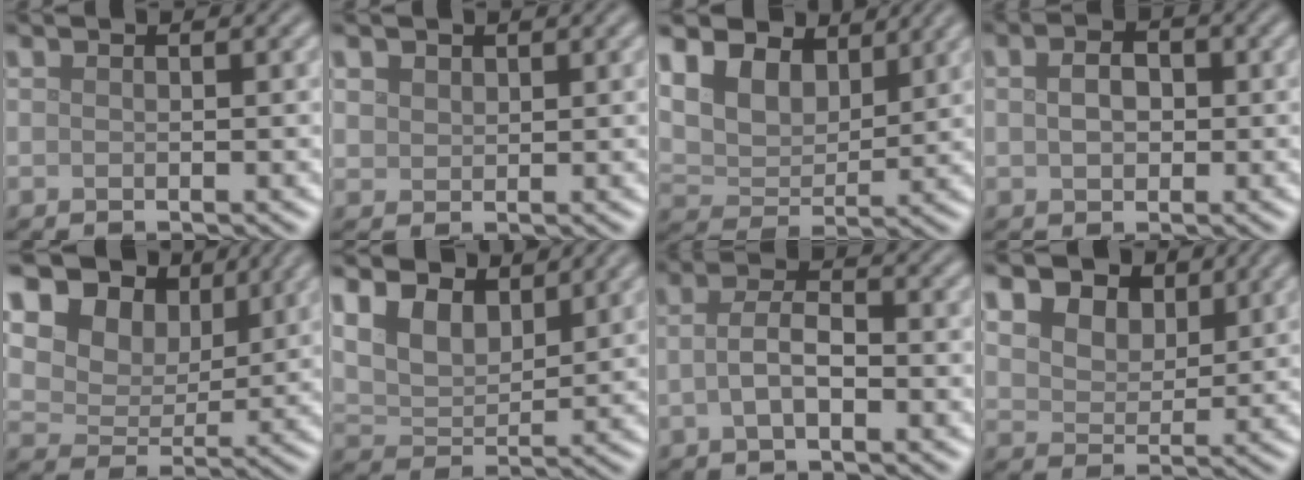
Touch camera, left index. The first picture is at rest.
{"total": 1.5, "force": [1.0, 1.1, 0.3], "torque": [-0.011, -0.004, 0.023]}
{"total": 9.3, "force": [6.0, 5.5, 4.4], "torque": [-0.123, 0.005, 0.105]}
{"total": 3.5, "force": [0.7, 2.5, 2.3], "torque": [-0.032, 0.016, -0.006]}
{"total": 11.4, "force": [6.6, 7.4, 5.6], "torque": [-0.115, 0.010, 0.121]}
{"total": 6.6, "force": [4.6, 3.4, 3.3], "torque": [-0.087, -0.002, 0.078]}
{"total": 2.9, "force": [-0.7, 1.3, 2.5], "torque": [-0.052, 0.003, -0.020]}
{"total": 8.5, "force": [5.1, 5.5, 4.0], "torque": [-0.089, 0.018, 0.078]}